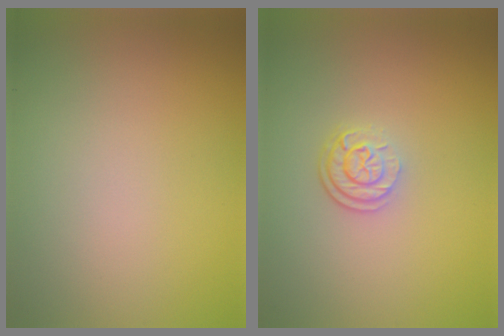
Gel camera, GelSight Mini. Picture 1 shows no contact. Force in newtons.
{"total": 2.7, "press": 2.0, "slide": 1.8}